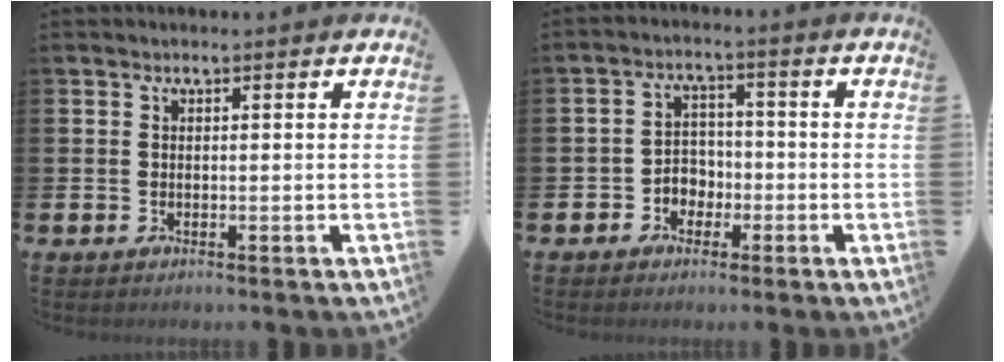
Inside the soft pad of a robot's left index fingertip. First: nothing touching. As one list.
[{"total": 3.5, "force": [-2.3, 2.6, 0.8], "torque": [-0.019, 0.003, -0.052]}]